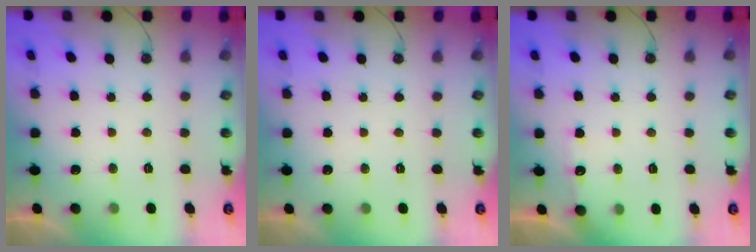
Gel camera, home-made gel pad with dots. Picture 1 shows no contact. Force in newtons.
{"total": 0.0}
{"total": 4.3, "press": 4.3, "slide": 0.4}